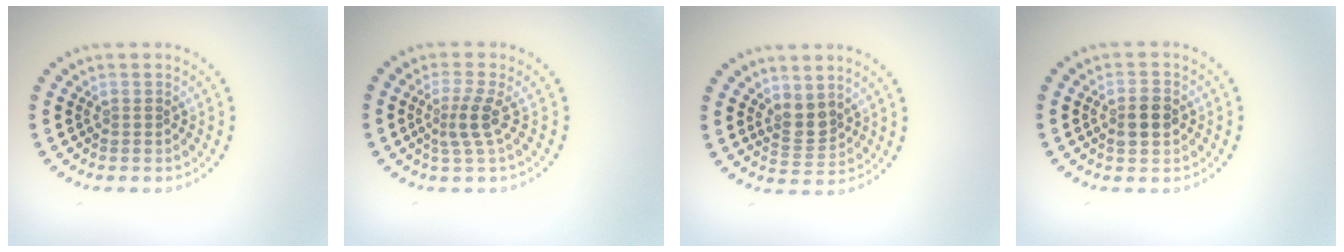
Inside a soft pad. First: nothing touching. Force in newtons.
{"total": 2.5, "press": 1.7, "slide": 1.8}
{"total": 2.1, "press": 1.8, "slide": 1.2}
{"total": 2.3, "press": 2.3, "slide": 0.2}